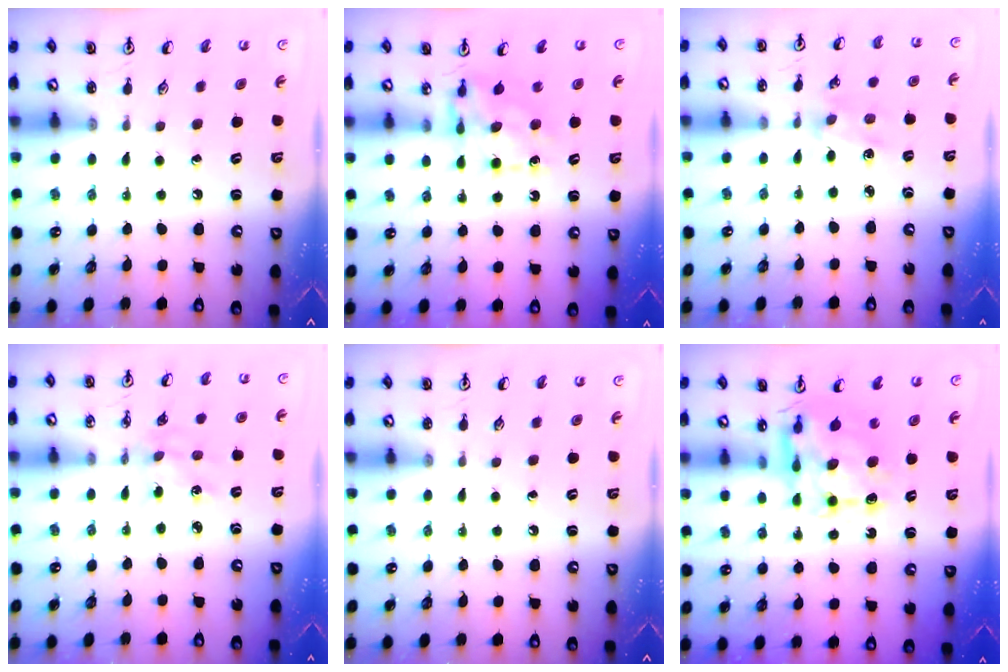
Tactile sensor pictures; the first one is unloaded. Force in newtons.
{"total": 7.6, "press": 7.6, "slide": 0.7}
{"total": 2.1, "press": 2.0, "slide": 0.3}
{"total": 3.9, "press": 3.8, "slide": 0.4}
{"total": 0.0}
{"total": 9.0, "press": 8.9, "slide": 0.9}